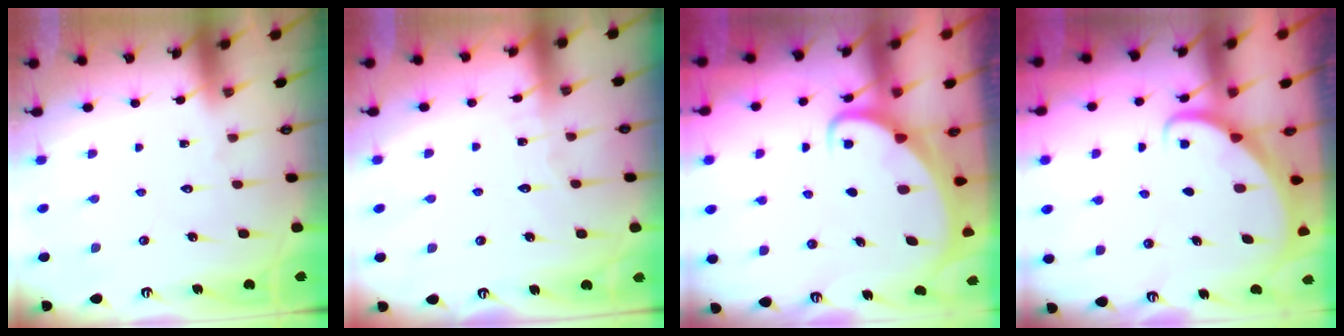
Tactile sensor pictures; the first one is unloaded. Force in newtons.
{"total": 4.5, "press": 4.5, "slide": 0.5}
{"total": 2.7, "press": 2.7, "slide": 0.2}
{"total": 1.8, "press": 1.8, "slide": 0.2}